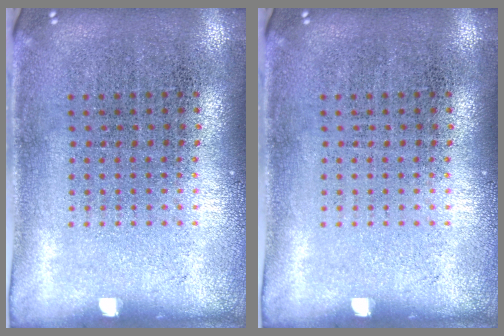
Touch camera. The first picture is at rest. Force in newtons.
{"total": 0.0}